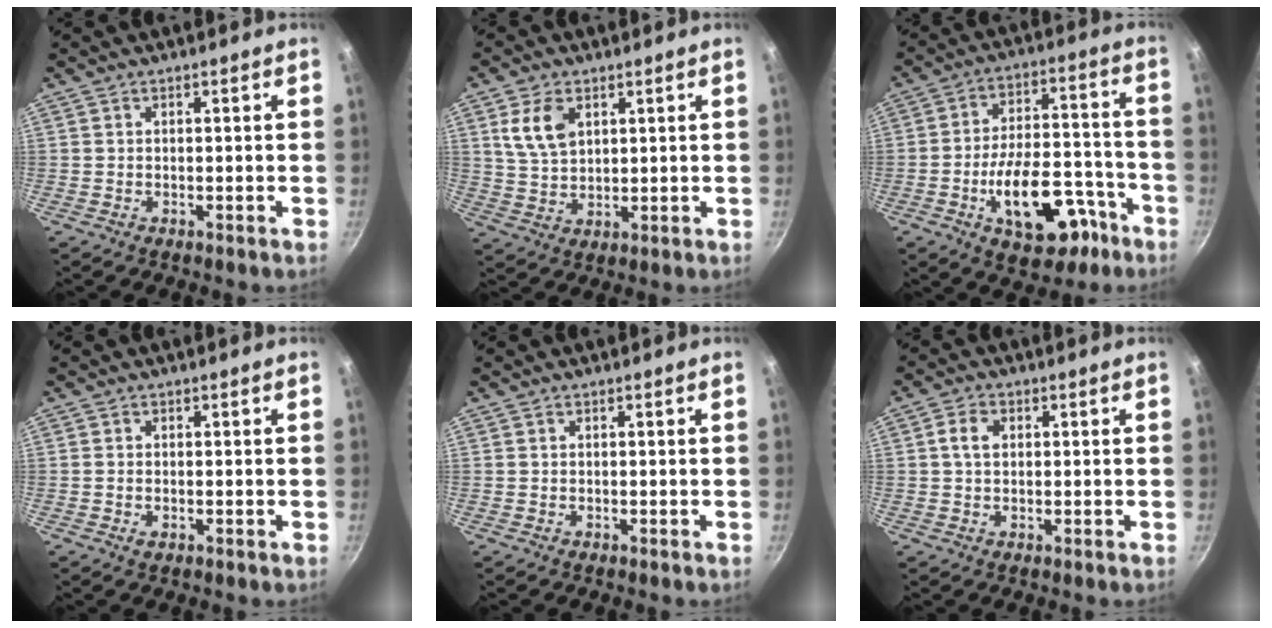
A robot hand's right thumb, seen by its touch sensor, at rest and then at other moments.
{"total": 7.8, "force": [3.1, 4.8, 5.2], "torque": [-0.089, -0.012, 0.064]}
{"total": 17.8, "force": [-7.8, 9.4, 12.9], "torque": [-0.168, 0.065, -0.105]}
{"total": 1.0, "force": [-0.3, 0.6, 0.7], "torque": [-0.015, 0.000, -0.006]}
{"total": 0.0}
{"total": 3.5, "force": [0.7, 2.5, 2.4], "torque": [-0.037, 0.007, 0.008]}